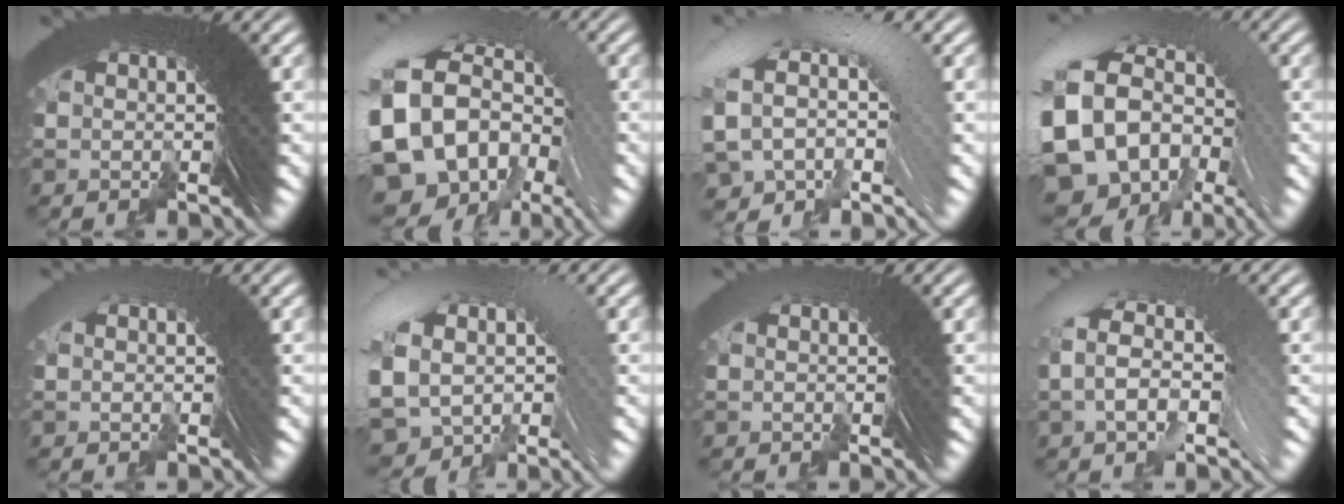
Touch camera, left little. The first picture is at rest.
{"total": 14.1, "force": [-0.7, 0.5, -14.1], "torque": [0.127, 0.014, -0.022]}
{"total": 26.0, "force": [-2.3, -11.2, -23.3], "torque": [0.344, 0.042, -0.060]}
{"total": 16.0, "force": [-1.2, -0.7, -15.9], "torque": [0.158, 0.016, -0.034]}
{"total": 5.2, "force": [0.6, -2.0, -4.7], "torque": [0.075, 0.014, 0.005]}
{"total": 20.7, "force": [-1.7, -6.6, -19.6], "torque": [0.251, 0.011, -0.029]}
{"total": 3.5, "force": [0.5, -0.9, -3.4], "torque": [0.051, 0.012, 0.004]}
{"total": 21.3, "force": [2.5, -8.8, -19.2], "torque": [0.287, 0.071, 0.013]}